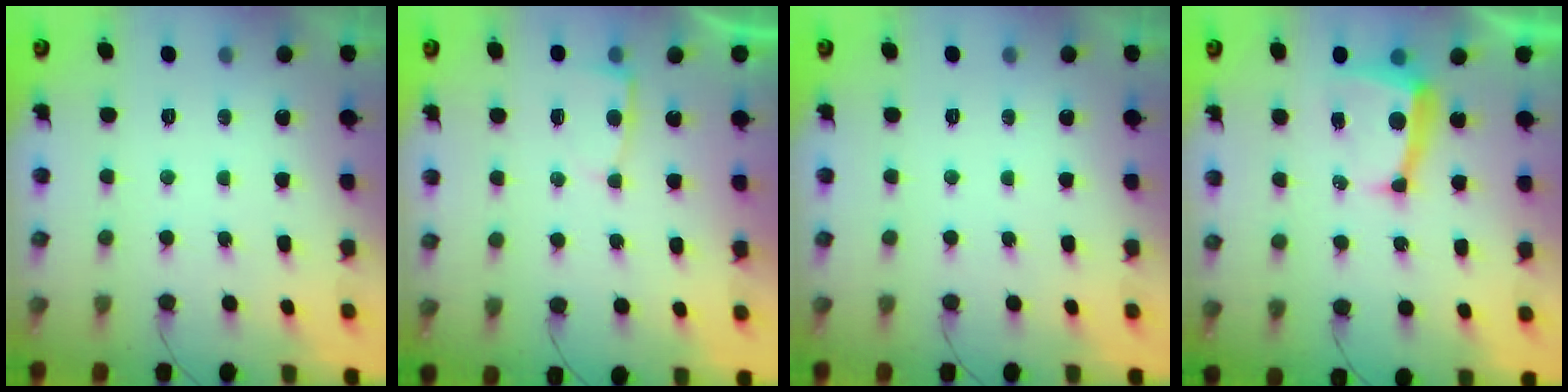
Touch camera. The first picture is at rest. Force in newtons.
{"total": 4.0, "press": 4.0, "slide": 0.4}
{"total": 0.0}
{"total": 7.7, "press": 7.7, "slide": 0.5}